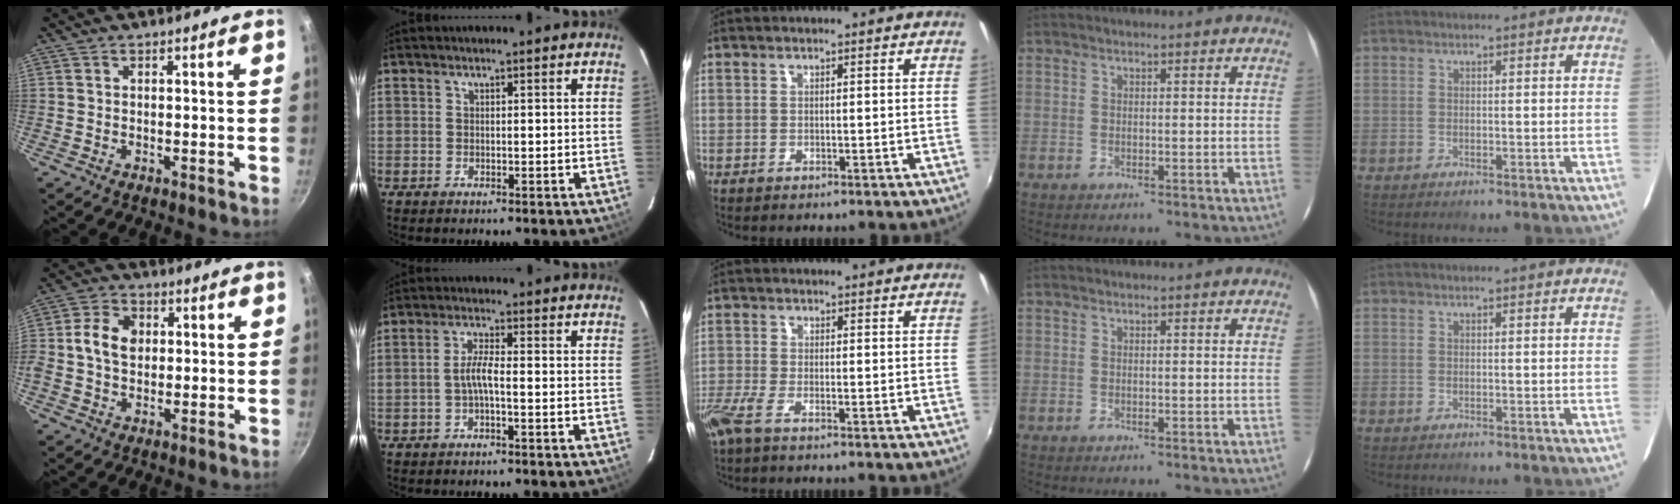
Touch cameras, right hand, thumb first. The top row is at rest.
{"thumb": {"total": 7.9, "force": [0.8, 6.0, 5.0], "torque": [-0.075, 0.009, -0.001]}, "index": {"total": 3.1, "force": [-1.2, 0.2, 2.9], "torque": [-0.062, 0.006, -0.023]}, "middle": {"total": 4.1, "force": [-2.7, 0.8, 3.0], "torque": [-0.075, -0.013, -0.056]}}